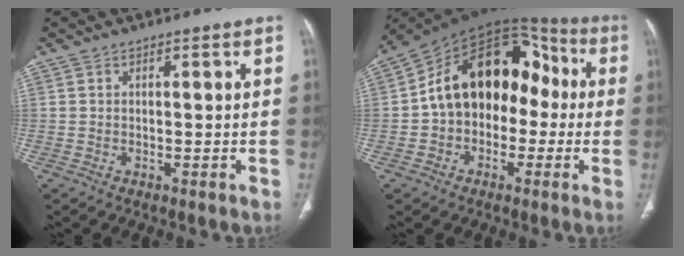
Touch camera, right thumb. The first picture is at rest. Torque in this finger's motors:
{"motor_torque": [2.42, 2.59, 1.74, -0.88, 0.19]}